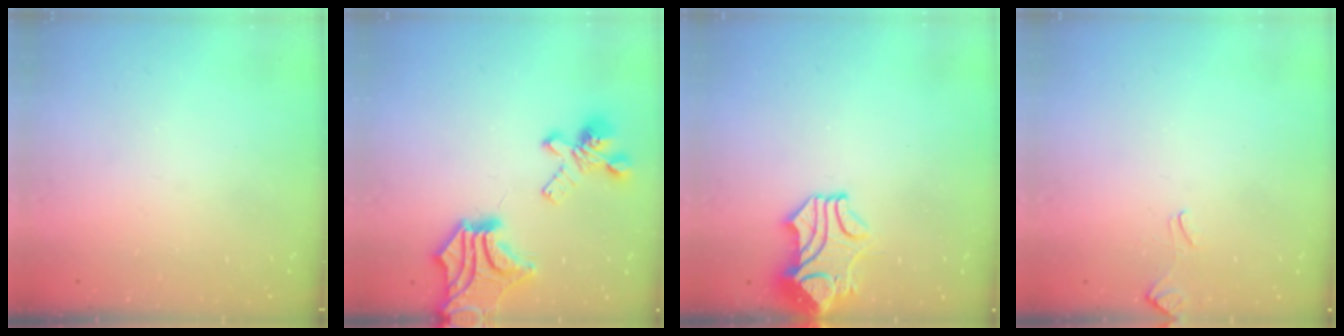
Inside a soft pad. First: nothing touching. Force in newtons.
{"total": 12.3, "press": 11.8, "slide": 3.3}
{"total": 2.0, "press": 1.6, "slide": 1.1}
{"total": 1.7, "press": 1.6, "slide": 0.5}